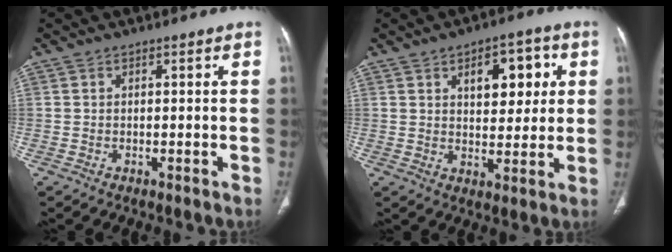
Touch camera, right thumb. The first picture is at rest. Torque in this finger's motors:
{"motor_torque": [-0.33, 0.56, 0.72, 0.23, 0.16]}